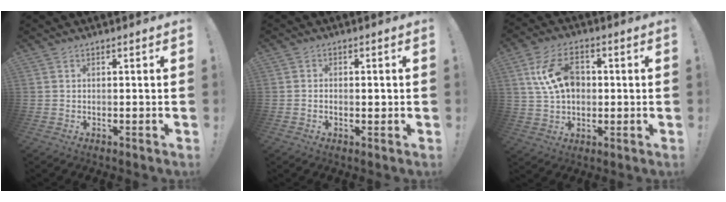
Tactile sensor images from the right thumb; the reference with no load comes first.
{"total": 1.6, "force": [-0.3, 1.2, 1.0], "torque": [-0.017, 0.006, -0.006]}
{"total": 14.0, "force": [3.0, 9.6, 9.8], "torque": [-0.168, 0.008, 0.060]}